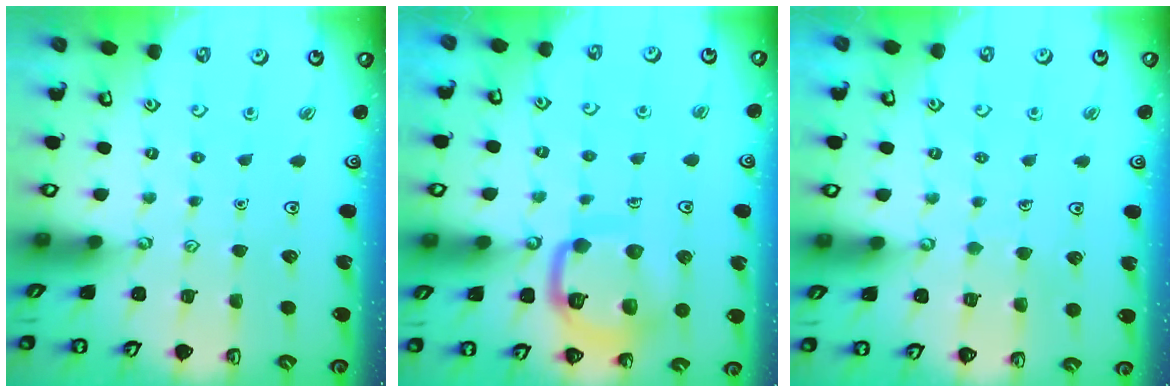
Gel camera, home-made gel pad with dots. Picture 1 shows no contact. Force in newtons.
{"total": 14.4, "press": 14.3, "slide": 1.5}
{"total": 4.0, "press": 4.0, "slide": 0.3}